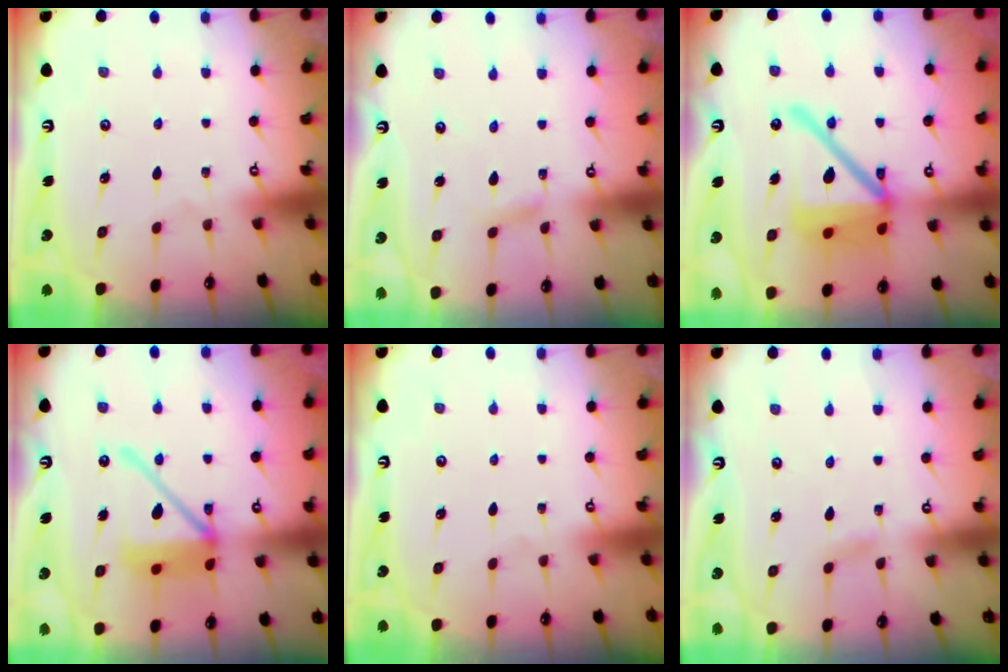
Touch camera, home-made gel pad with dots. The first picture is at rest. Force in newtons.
{"total": 2.5, "press": 2.5, "slide": 0.2}
{"total": 20.5, "press": 20.4, "slide": 2.5}
{"total": 15.3, "press": 15.2, "slide": 1.9}
{"total": 0.0}
{"total": 2.8, "press": 2.8, "slide": 0.4}